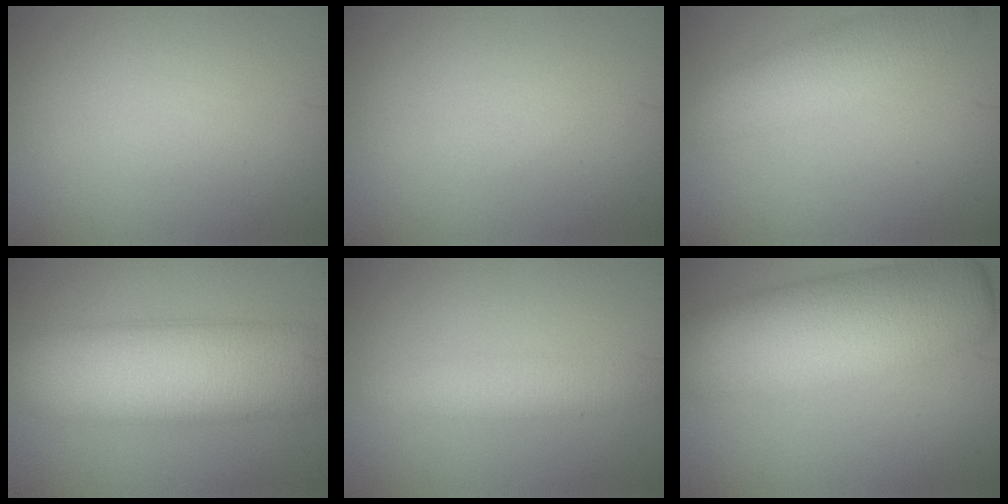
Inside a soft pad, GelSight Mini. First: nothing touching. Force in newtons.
{"total": 0.0}
{"total": 4.7, "press": 4.7, "slide": 0.3}
{"total": 11.2, "press": 11.2, "slide": 0.2}
{"total": 2.7, "press": 2.7, "slide": 0.1}
{"total": 12.1, "press": 12.1, "slide": 0.6}